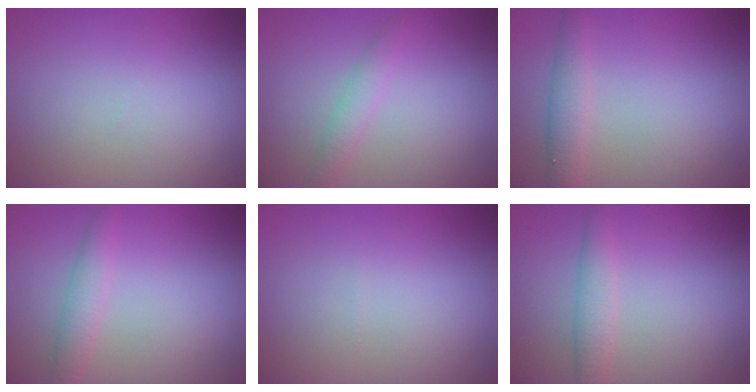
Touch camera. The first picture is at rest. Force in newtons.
{"total": 1.6, "press": 1.6, "slide": 0.1}
{"total": 2.4, "press": 2.4, "slide": 0.1}
{"total": 2.3, "press": 2.3, "slide": 0.0}
{"total": 0.0}
{"total": 2.5, "press": 2.5, "slide": 0.0}